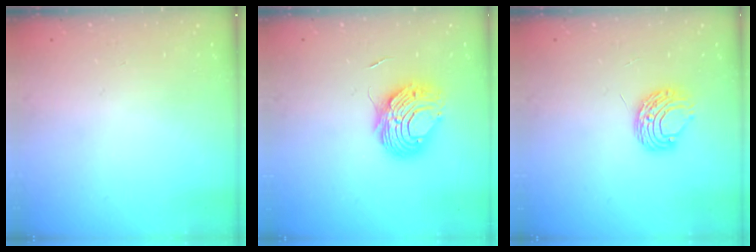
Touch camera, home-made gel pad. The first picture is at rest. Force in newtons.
{"total": 8.7, "press": 8.7, "slide": 0.8}
{"total": 8.1, "press": 8.1, "slide": 0.5}